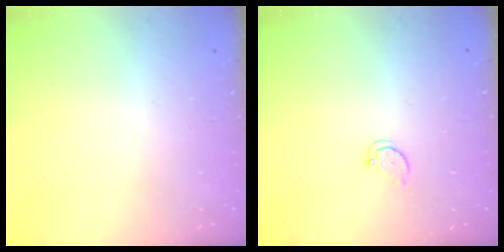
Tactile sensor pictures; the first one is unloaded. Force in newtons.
{"total": 2.0, "press": 2.0, "slide": 0.2}